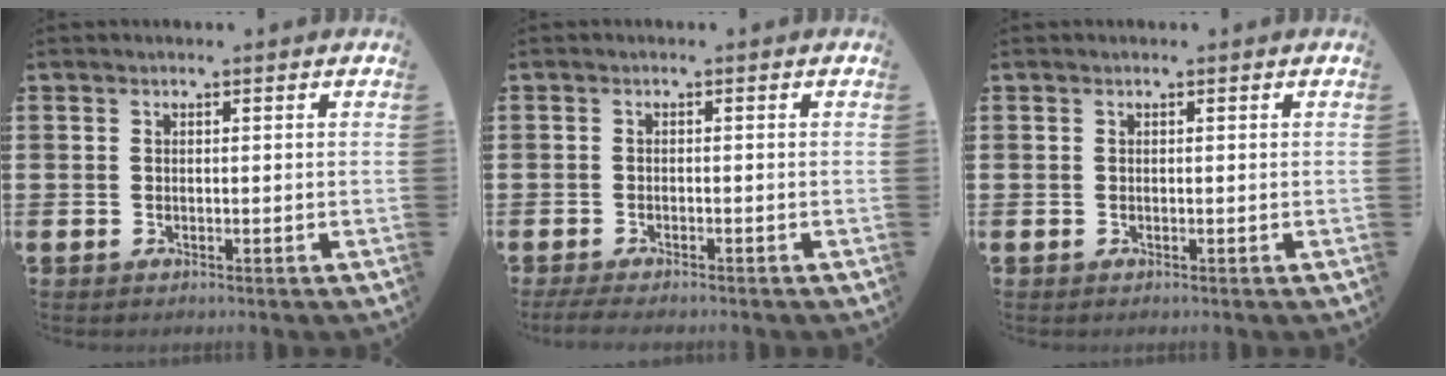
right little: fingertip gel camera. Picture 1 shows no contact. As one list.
[{"total": 1.1, "force": [-0.9, 0.1, 0.6], "torque": [-0.012, 0.000, -0.018]}, {"total": 0.0}]